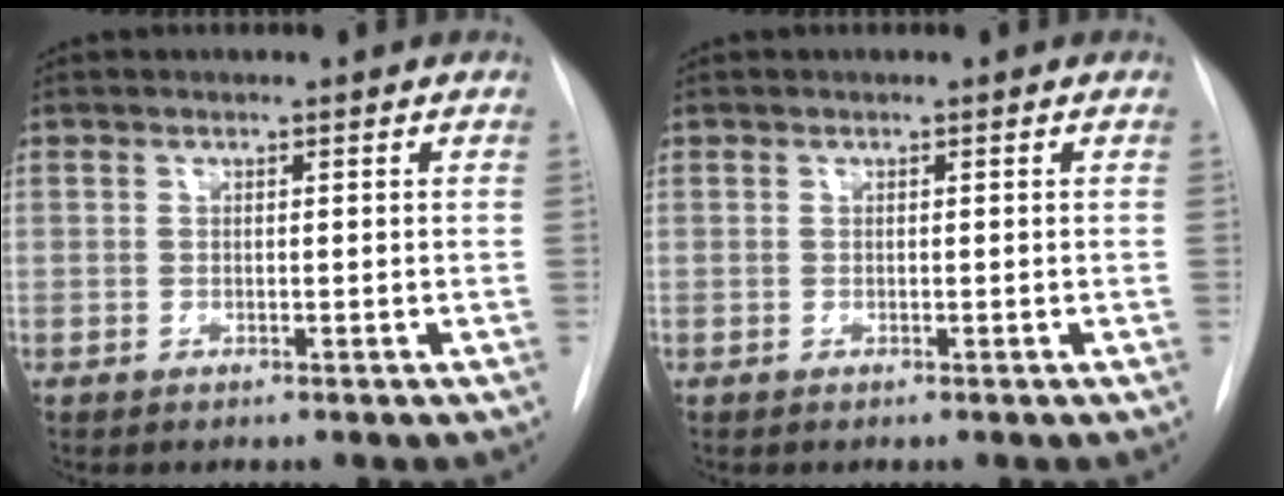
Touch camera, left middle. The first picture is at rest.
{"total": 0.0}